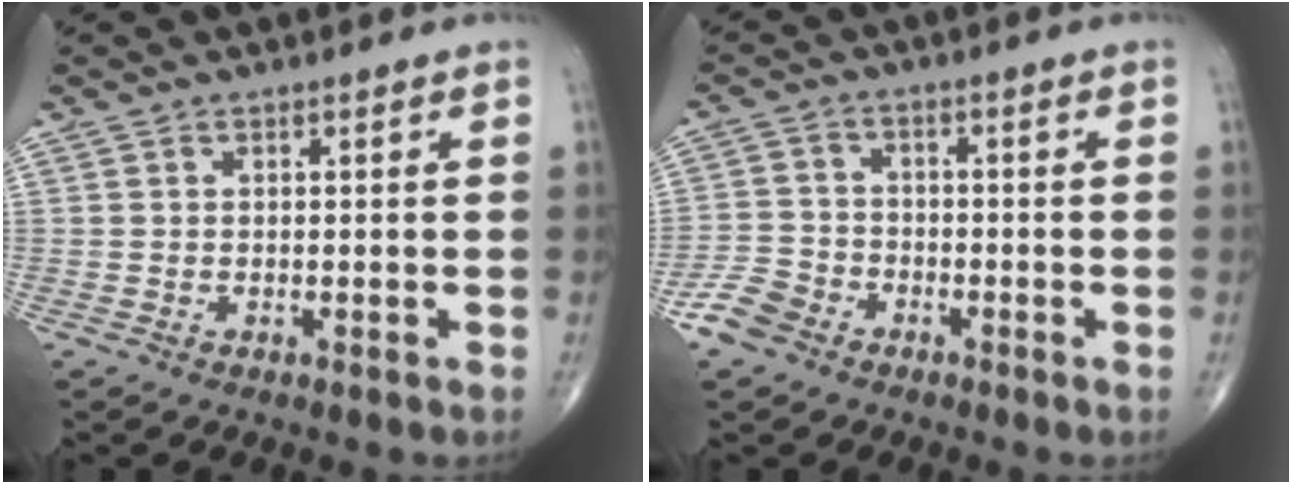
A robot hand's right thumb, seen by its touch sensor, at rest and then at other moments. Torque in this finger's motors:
{"motor_torque": [2.72, 2.26, 0.35, -0.86, 0.00]}